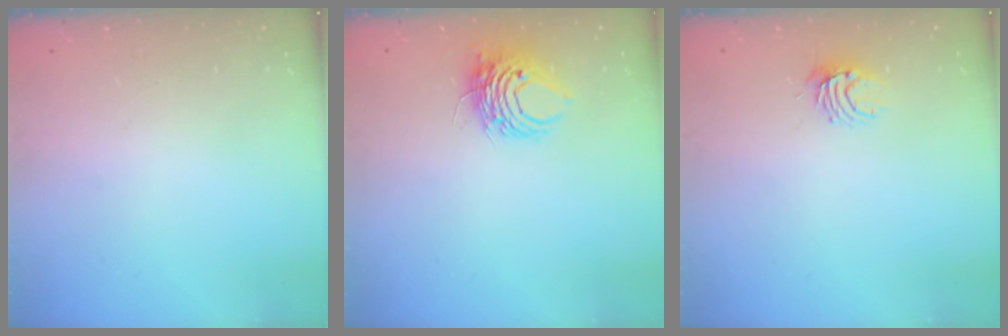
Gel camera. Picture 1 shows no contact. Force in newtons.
{"total": 8.9, "press": 8.9, "slide": 0.9}
{"total": 5.4, "press": 5.4, "slide": 0.6}